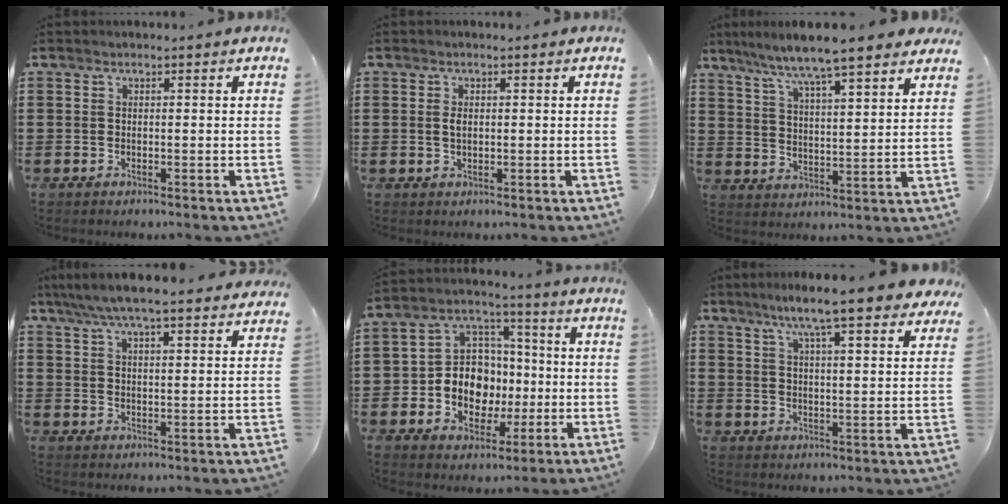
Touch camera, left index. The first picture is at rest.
{"total": 1.5, "force": [0.2, 0.7, 1.3], "torque": [-0.036, 0.001, 0.000]}
{"total": 7.0, "force": [6.2, -0.1, 3.1], "torque": [-0.088, -0.035, 0.103]}
{"total": 6.3, "force": [5.7, 0.4, 2.6], "torque": [-0.070, -0.017, 0.101]}
{"total": 9.4, "force": [-1.6, 8.4, 3.8], "torque": [-0.089, 0.013, -0.027]}
{"total": 8.9, "force": [7.3, 0.4, 5.1], "torque": [-0.107, -0.027, 0.121]}